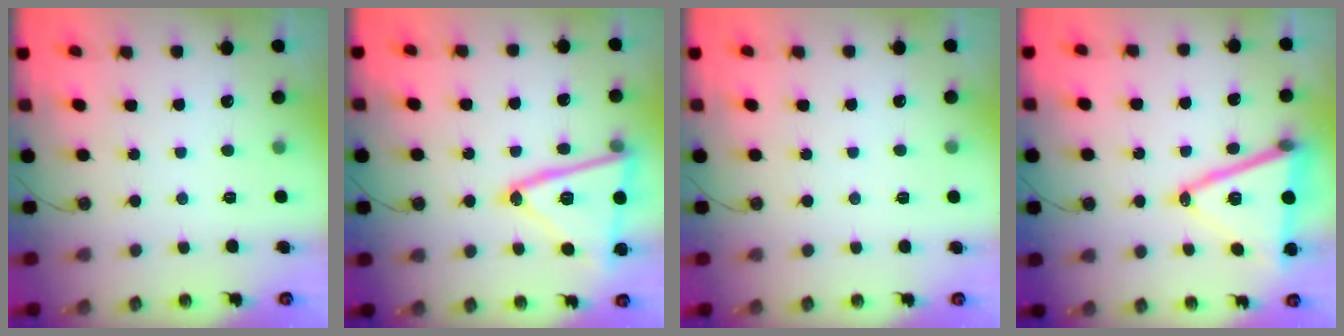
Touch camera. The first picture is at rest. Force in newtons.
{"total": 19.8, "press": 19.7, "slide": 2.3}
{"total": 2.5, "press": 1.7, "slide": 1.8}
{"total": 17.8, "press": 17.4, "slide": 3.9}